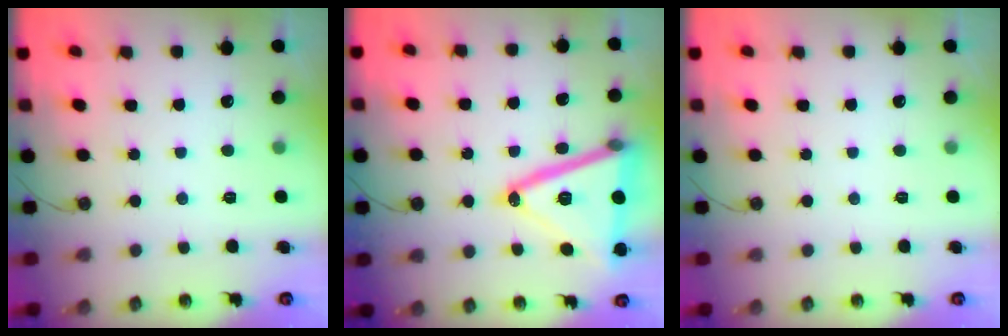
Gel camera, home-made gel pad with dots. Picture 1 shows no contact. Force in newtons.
{"total": 24.8, "press": 24.6, "slide": 3.4}
{"total": 0.0}